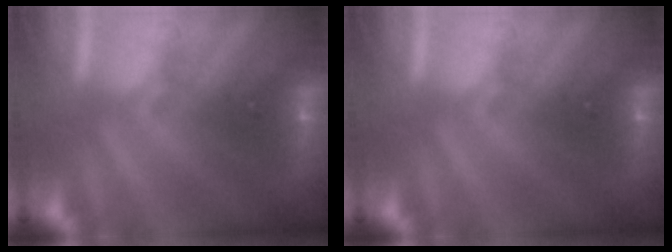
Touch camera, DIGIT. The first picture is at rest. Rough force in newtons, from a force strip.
{"total": 0.0}